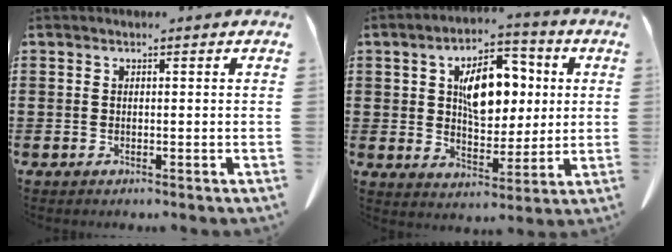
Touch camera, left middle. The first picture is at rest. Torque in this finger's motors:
{"motor_torque": [1.05, 0.70, 0.48, 0.21]}